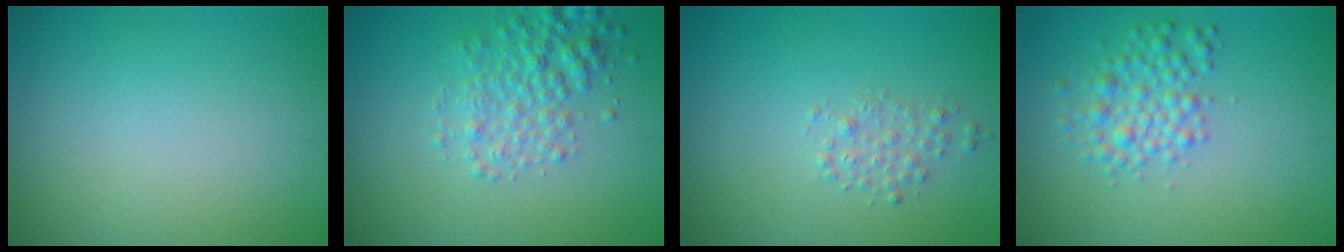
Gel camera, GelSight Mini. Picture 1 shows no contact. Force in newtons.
{"total": 3.2, "press": 3.2, "slide": 0.2}
{"total": 1.3, "press": 1.3, "slide": 0.0}
{"total": 2.8, "press": 2.8, "slide": 0.0}